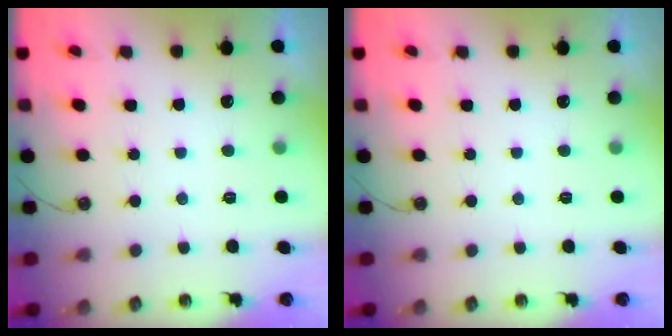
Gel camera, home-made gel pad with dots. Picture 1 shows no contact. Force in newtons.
{"total": 0.0}